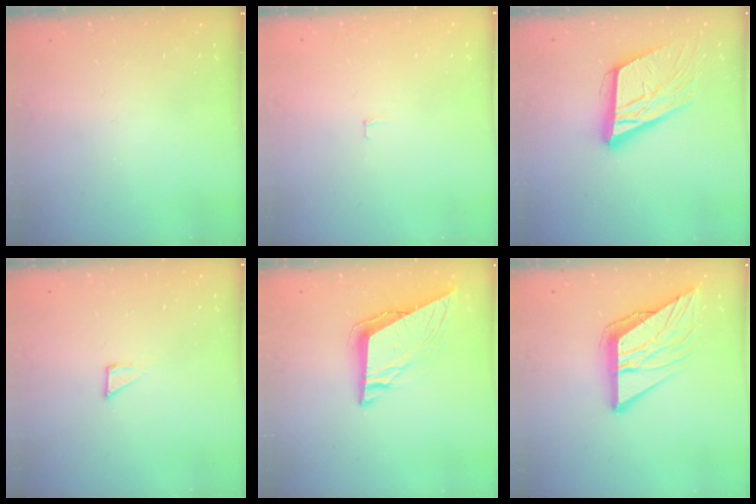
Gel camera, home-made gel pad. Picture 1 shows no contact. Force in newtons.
{"total": 2.4, "press": 2.4, "slide": 0.2}
{"total": 16.9, "press": 16.5, "slide": 3.6}
{"total": 2.1, "press": 2.1, "slide": 0.1}
{"total": 8.9, "press": 8.8, "slide": 1.4}
{"total": 13.7, "press": 13.6, "slide": 1.6}